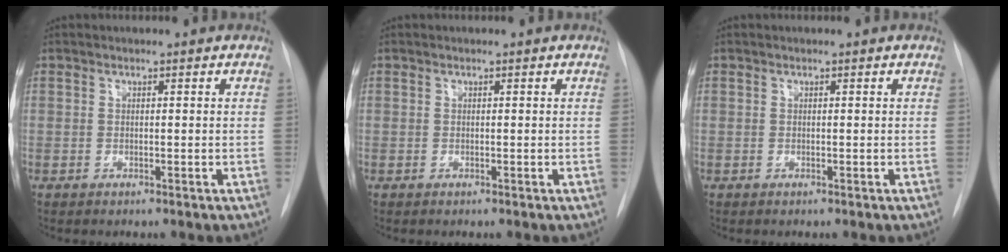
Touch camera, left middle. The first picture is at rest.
{"total": 0.0}
{"total": 0.0}